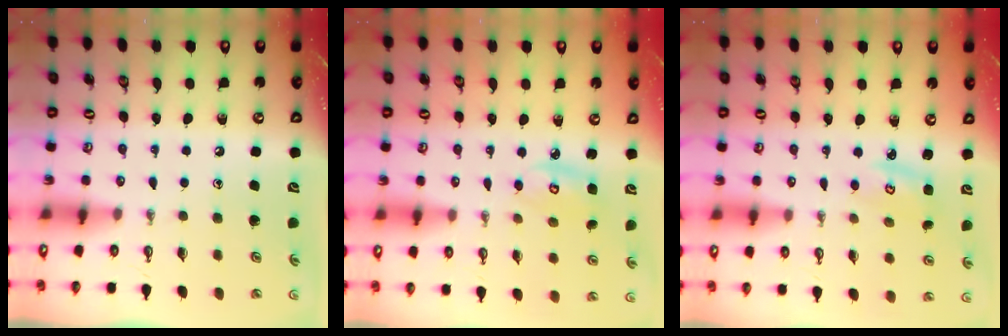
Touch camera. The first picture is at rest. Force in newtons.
{"total": 4.4, "press": 4.4, "slide": 0.3}
{"total": 2.7, "press": 2.7, "slide": 0.1}